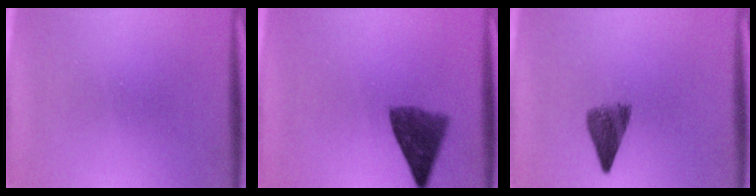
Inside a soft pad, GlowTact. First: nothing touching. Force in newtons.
{"total": 7.2}
{"total": 4.7}